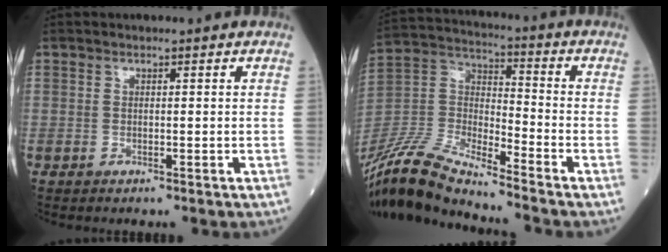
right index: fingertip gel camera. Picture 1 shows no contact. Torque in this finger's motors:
{"motor_torque": [-0.21, -0.74, 0.11, 0.09]}